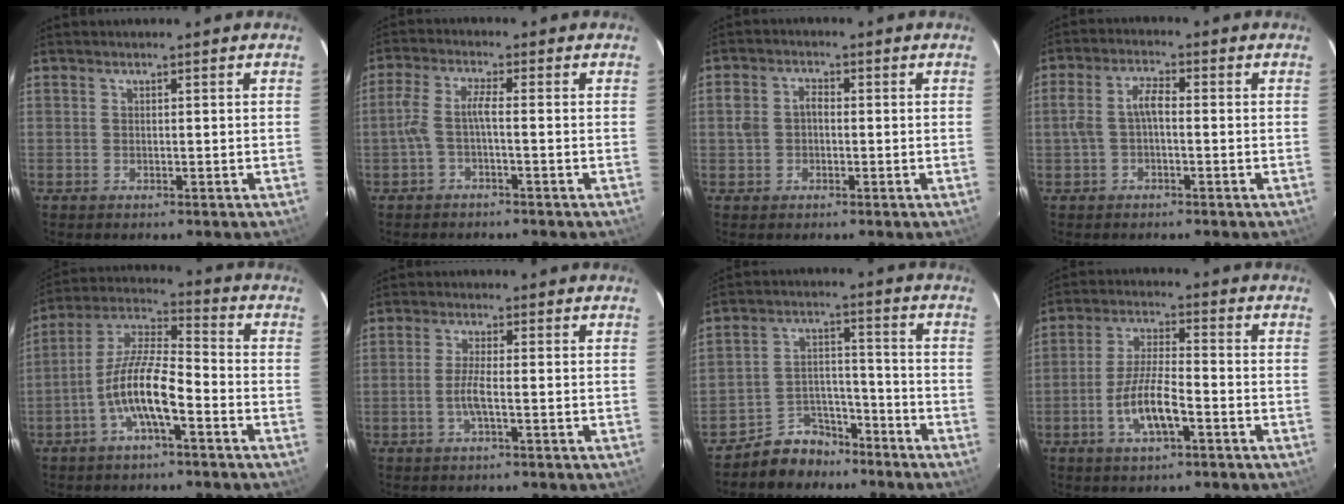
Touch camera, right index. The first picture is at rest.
{"total": 3.8, "force": [-1.5, 0.2, 3.5], "torque": [-0.083, 0.007, -0.030]}
{"total": 3.6, "force": [-0.5, 2.9, 2.1], "torque": [-0.044, 0.012, -0.008]}
{"total": 4.4, "force": [-0.9, 1.8, 4.0], "torque": [-0.086, 0.014, -0.016]}
{"total": 10.8, "force": [-4.7, 2.5, 9.4], "torque": [-0.196, 0.005, -0.093]}
{"total": 3.4, "force": [-1.1, -0.1, 3.2], "torque": [-0.065, -0.003, -0.023]}
{"total": 8.3, "force": [-6.8, 4.7, 0.7], "torque": [-0.023, 0.036, -0.109]}
{"total": 8.5, "force": [-3.7, 2.1, 7.4], "torque": [-0.150, -0.001, -0.066]}